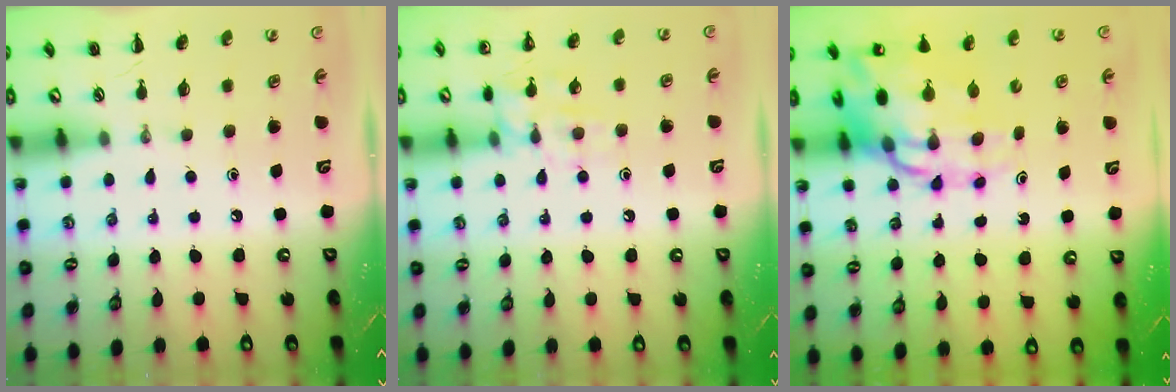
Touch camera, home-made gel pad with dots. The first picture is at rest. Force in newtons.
{"total": 9.4, "press": 9.4, "slide": 1.1}
{"total": 16.8, "press": 16.1, "slide": 4.6}